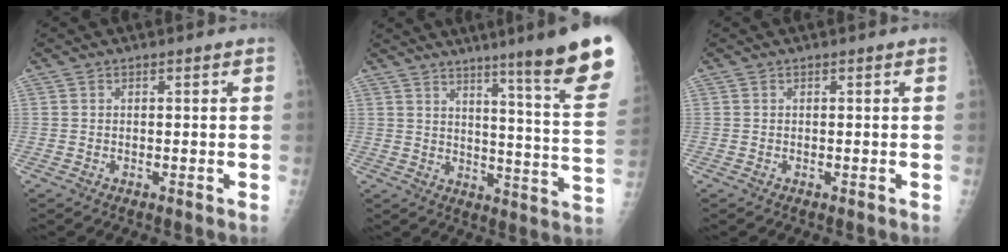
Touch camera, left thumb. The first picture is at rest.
{"total": 20.0, "force": [13.6, 0.3, 14.7], "torque": [-0.170, -0.090, 0.176]}
{"total": 0.0}